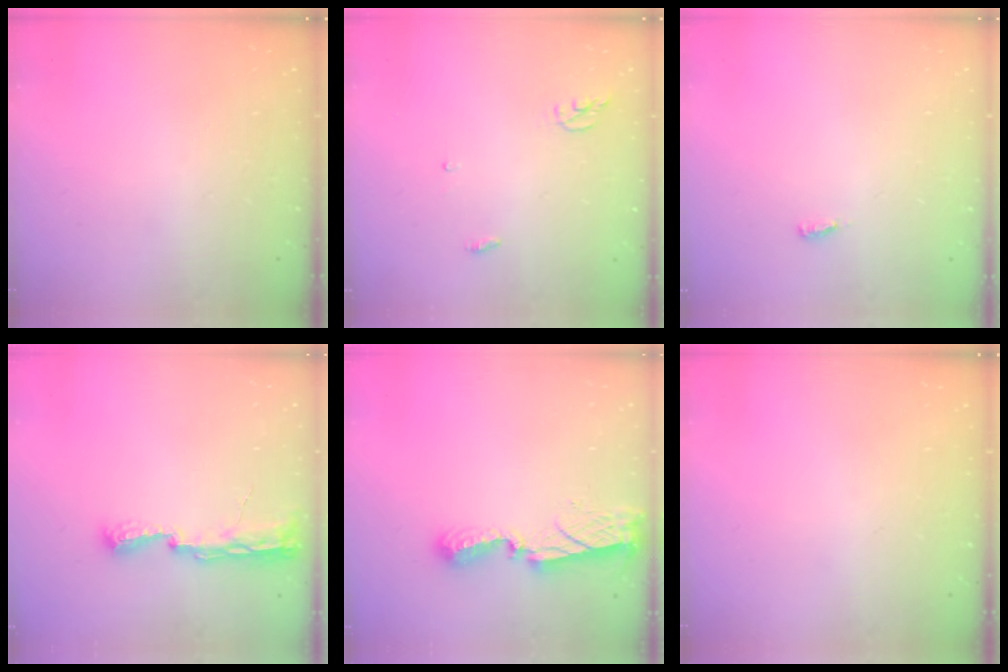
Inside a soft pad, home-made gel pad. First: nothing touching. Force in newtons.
{"total": 4.3, "press": 4.3, "slide": 0.3}
{"total": 2.6, "press": 2.4, "slide": 1.0}
{"total": 8.9, "press": 8.5, "slide": 2.3}
{"total": 7.9, "press": 7.9, "slide": 0.3}
{"total": 0.0}